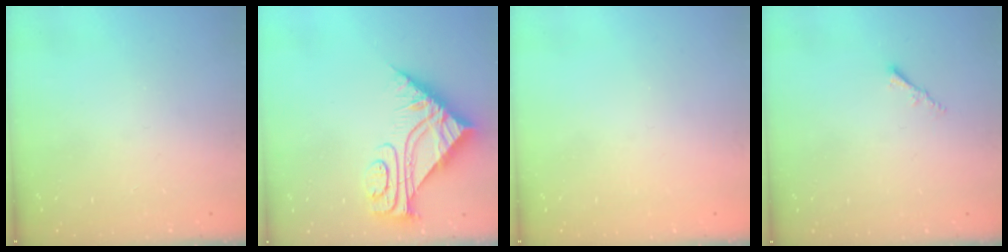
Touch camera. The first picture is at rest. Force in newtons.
{"total": 9.3, "press": 9.2, "slide": 0.9}
{"total": 1.3, "press": 1.3, "slide": 0.2}
{"total": 1.5, "press": 1.5, "slide": 0.4}